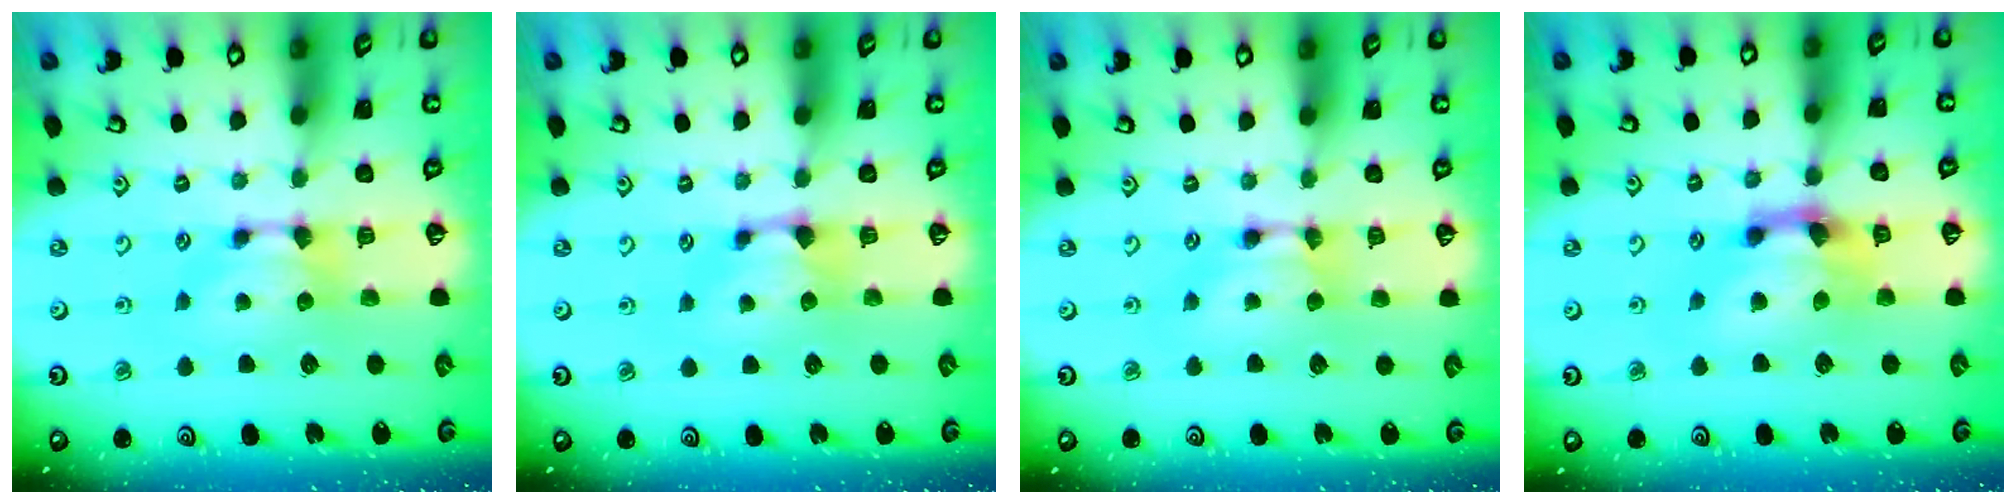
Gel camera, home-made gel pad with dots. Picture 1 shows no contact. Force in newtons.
{"total": 1.0, "press": 0.7, "slide": 0.6}
{"total": 1.6, "press": 1.6, "slide": 0.1}
{"total": 3.8, "press": 3.2, "slide": 2.0}